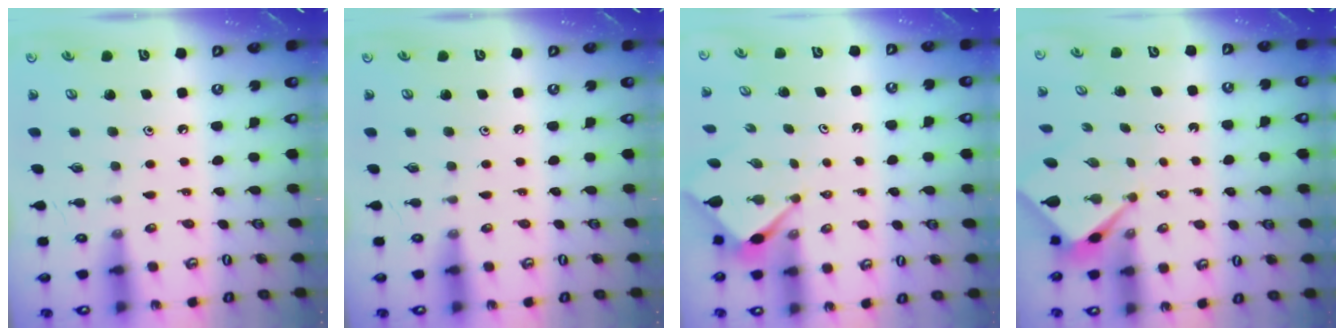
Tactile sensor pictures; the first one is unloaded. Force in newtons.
{"total": 0.0}
{"total": 2.8, "press": 2.8, "slide": 0.3}
{"total": 2.6, "press": 2.6, "slide": 0.1}